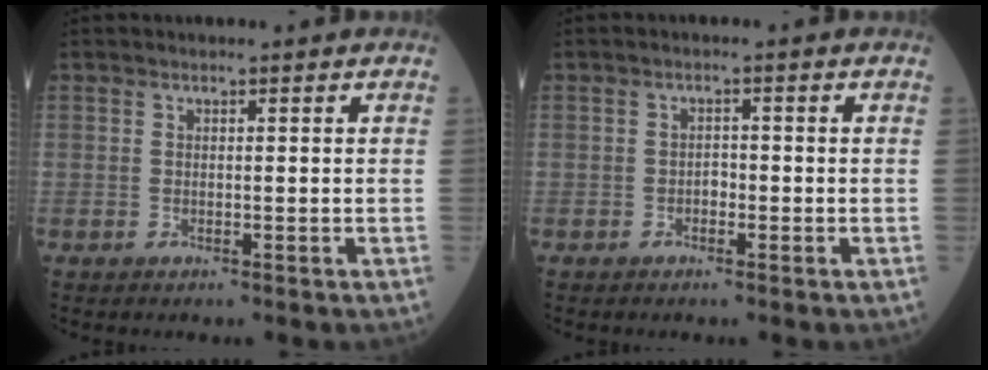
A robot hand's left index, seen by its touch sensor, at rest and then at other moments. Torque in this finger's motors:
{"motor_torque": [-0.08, 0.15, -0.01, -0.01]}